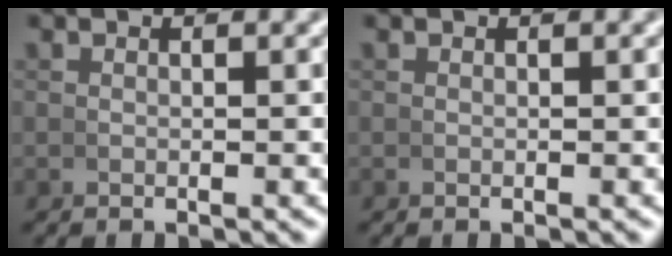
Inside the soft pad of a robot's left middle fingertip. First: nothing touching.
{"total": 0.0}